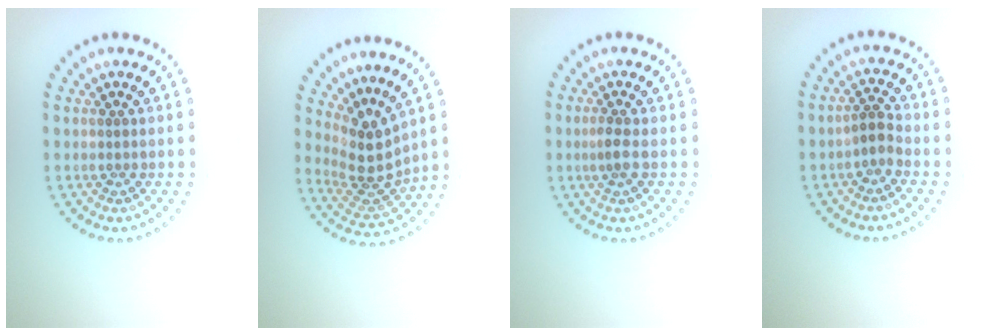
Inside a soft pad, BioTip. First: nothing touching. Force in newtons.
{"total": 3.9, "press": 3.0, "slide": 2.5}
{"total": 1.4, "press": 1.2, "slide": 0.6}
{"total": 1.7, "press": 1.2, "slide": 1.2}